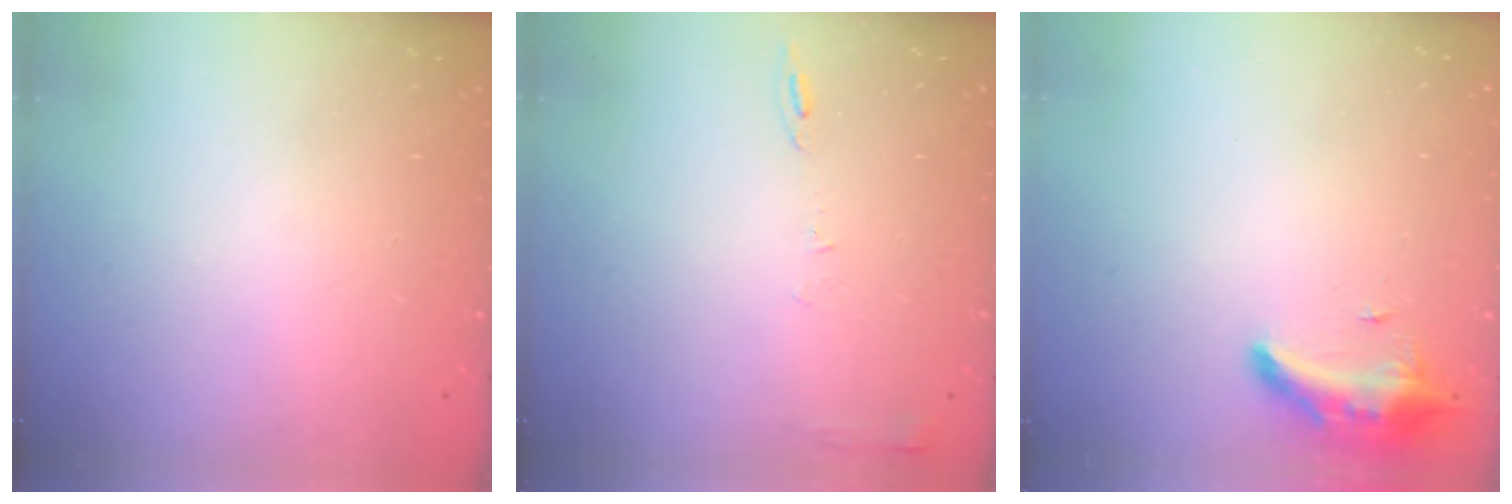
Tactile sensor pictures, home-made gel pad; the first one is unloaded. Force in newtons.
{"total": 6.0, "press": 6.0, "slide": 0.6}
{"total": 8.5, "press": 8.4, "slide": 1.4}